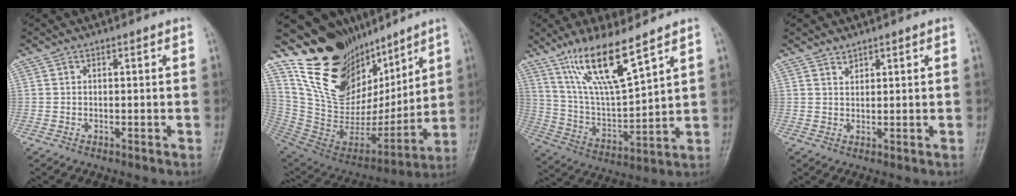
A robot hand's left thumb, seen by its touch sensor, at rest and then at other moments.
{"total": 24.5, "force": [17.4, 12.8, 11.6], "torque": [-0.150, -0.081, 0.316]}
{"total": 14.5, "force": [9.9, 2.7, 10.3], "torque": [-0.186, -0.053, 0.206]}
{"total": 1.4, "force": [1.3, 0.6, 0.2], "torque": [0.008, -0.011, 0.020]}